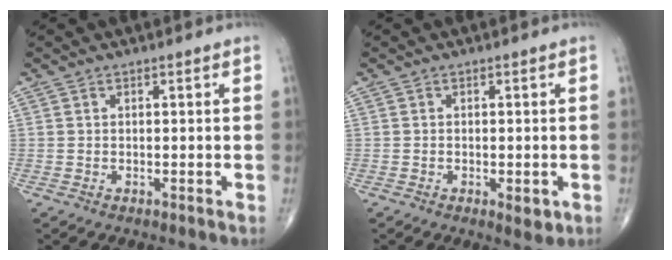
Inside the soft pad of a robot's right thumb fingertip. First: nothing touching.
{"total": 2.6, "force": [-0.9, 1.0, 2.2], "torque": [-0.024, -0.005, -0.009]}